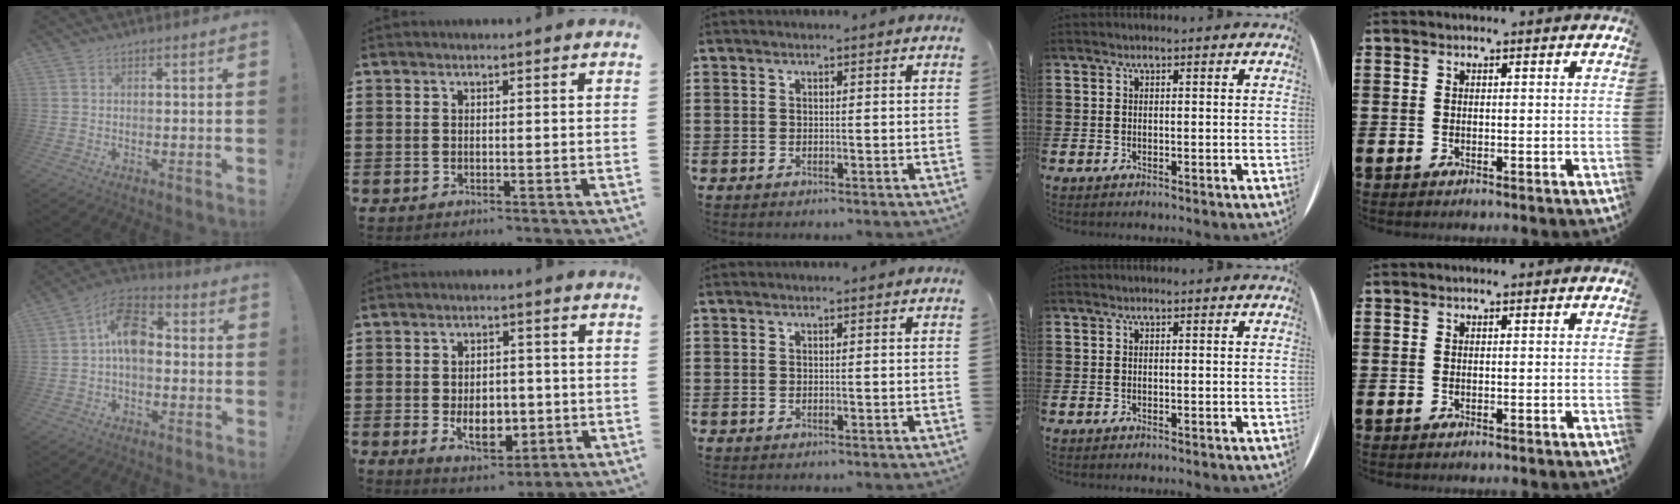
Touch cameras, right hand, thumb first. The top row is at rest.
{"thumb": {"total": 11.6, "force": [0.8, 7.3, 9.0], "torque": [-0.161, 0.017, 0.016]}, "index": {"total": 6.2, "force": [-1.4, 4.0, 4.5], "torque": [-0.067, 0.005, -0.028]}}